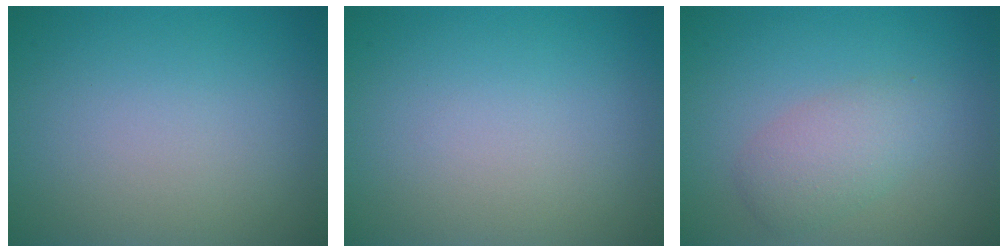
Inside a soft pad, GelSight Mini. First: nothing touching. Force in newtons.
{"total": 0.0}
{"total": 2.9, "press": 2.9, "slide": 0.1}